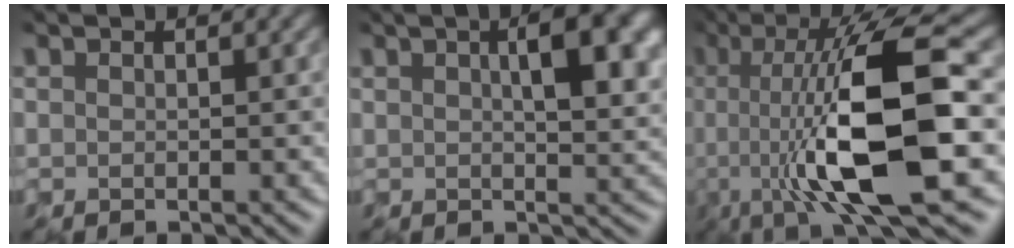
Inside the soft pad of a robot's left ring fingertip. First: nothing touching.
{"total": 6.6, "force": [1.6, 2.5, 5.9], "torque": [-0.088, 0.005, 0.028]}
{"total": 12.1, "force": [-1.8, 2.4, 11.7], "torque": [-0.179, -0.006, -0.040]}